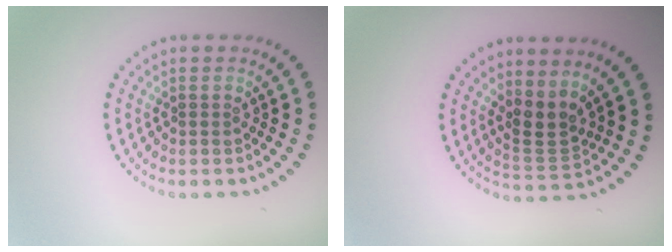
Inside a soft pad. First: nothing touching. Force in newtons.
{"total": 2.5, "press": 1.9, "slide": 1.6}